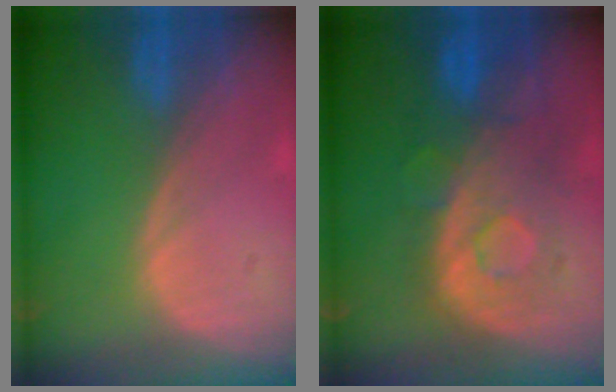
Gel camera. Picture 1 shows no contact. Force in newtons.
{"total": 9.1, "press": 8.6, "slide": 3.0}